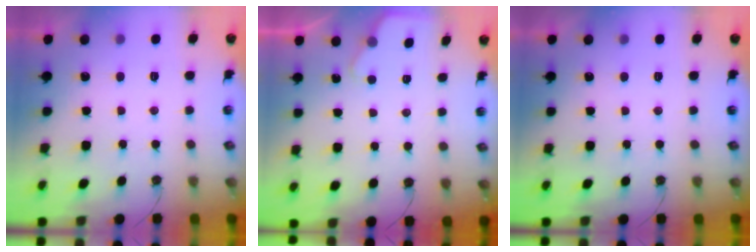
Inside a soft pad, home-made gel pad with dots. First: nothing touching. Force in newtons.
{"total": 1.7, "press": 1.7, "slide": 0.3}
{"total": 0.0}